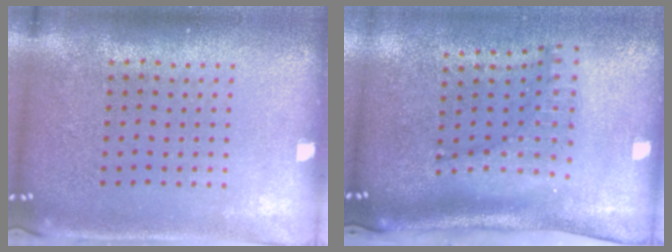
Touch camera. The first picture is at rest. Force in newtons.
{"total": 1.6, "press": 1.3, "slide": 0.9}